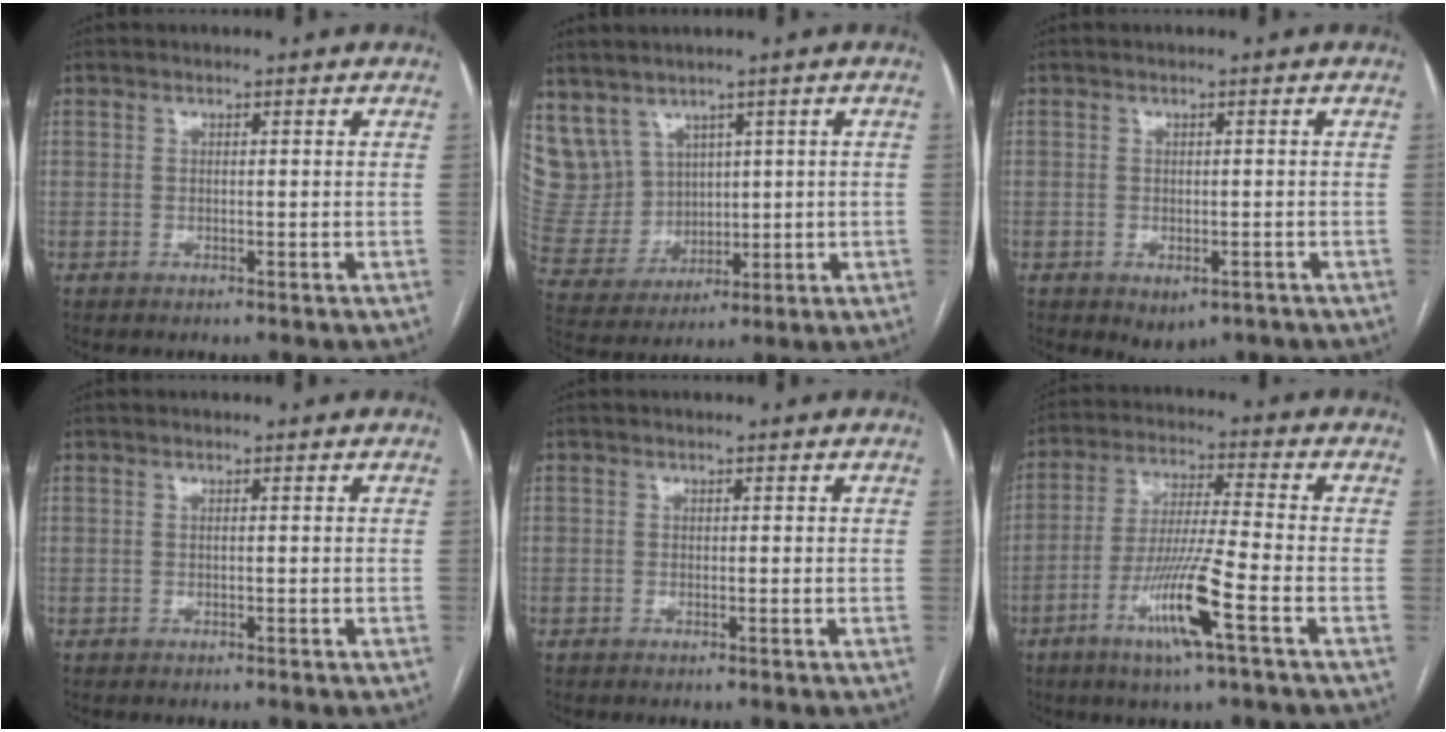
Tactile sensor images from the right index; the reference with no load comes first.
{"total": 11.6, "force": [5.5, 9.9, 2.8], "torque": [-0.089, 0.054, 0.143]}
{"total": 3.4, "force": [-1.9, 2.2, 1.8], "torque": [-0.015, -0.002, -0.014]}
{"total": 0.0}
{"total": 0.0}
{"total": 11.3, "force": [-5.0, -0.5, 10.2], "torque": [-0.198, -0.015, -0.097]}